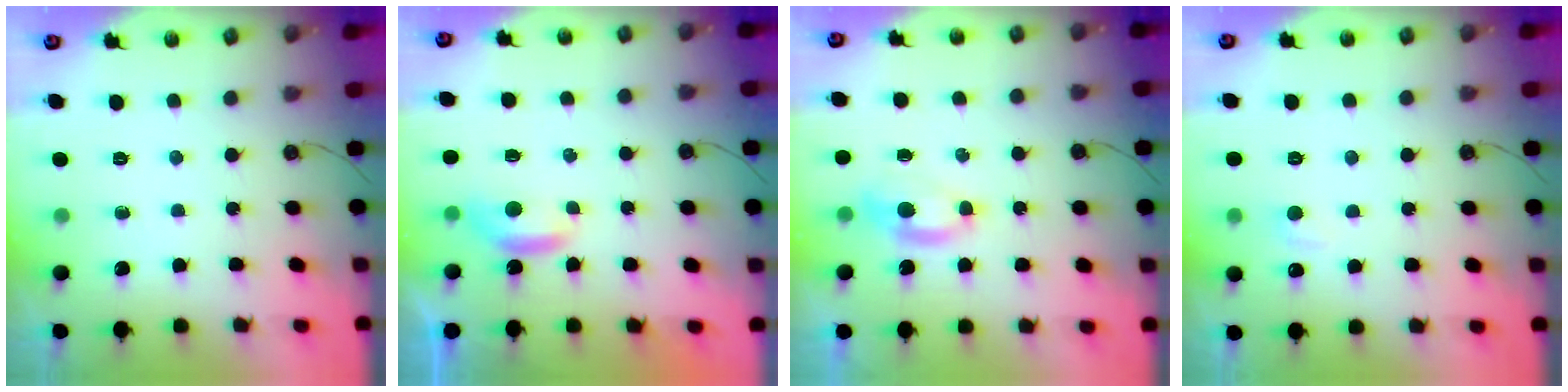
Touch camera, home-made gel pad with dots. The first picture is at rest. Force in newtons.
{"total": 1.1, "press": 1.0, "slide": 0.5}
{"total": 0.8, "press": 0.6, "slide": 0.4}
{"total": 1.5, "press": 1.4, "slide": 0.5}